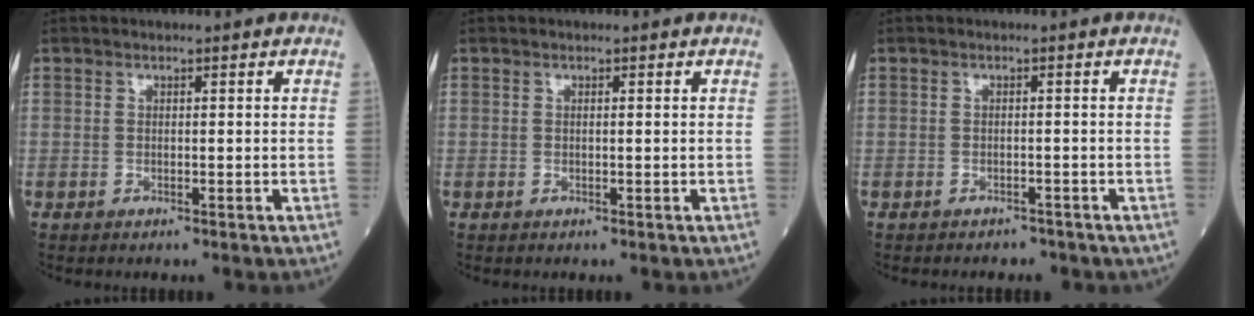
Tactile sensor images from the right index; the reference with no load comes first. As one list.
[{"total": 0.0}, {"total": 3.5, "force": [-3.0, 1.7, 0.4], "torque": [-0.010, 0.006, -0.036]}]